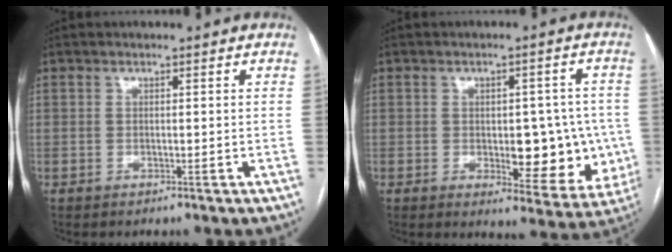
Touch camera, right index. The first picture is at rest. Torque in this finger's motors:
{"motor_torque": [1.40, 0.17, 0.30, 0.08]}